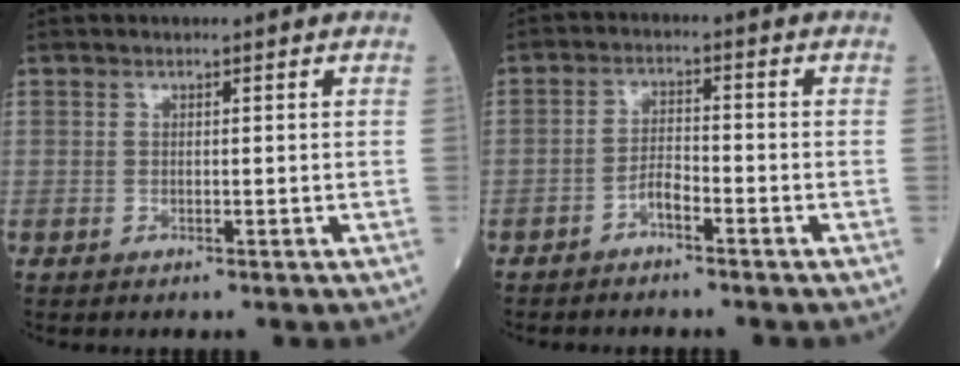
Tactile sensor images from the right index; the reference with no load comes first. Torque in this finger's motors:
{"motor_torque": [0.24, -0.13, 0.10, 0.01]}